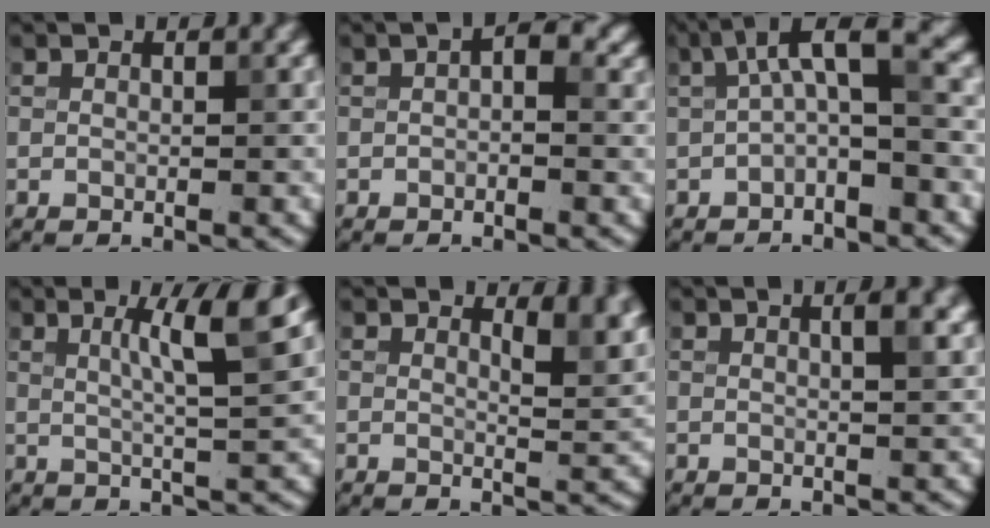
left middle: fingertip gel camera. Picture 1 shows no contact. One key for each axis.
{"total": 2.0, "fx": 0.2, "fy": 1.1, "fz": 1.7, "tx": -0.019, "ty": 0.006, "tz": -0.001}
{"total": 5.0, "fx": 0.3, "fy": 1.5, "fz": 4.8, "tx": -0.076, "ty": 0.021, "tz": -0.007}
{"total": 5.5, "fx": 2.0, "fy": 0.9, "fz": 5.1, "tx": -0.069, "ty": 0.002, "tz": 0.030}
{"total": 4.0, "fx": 2.4, "fy": 1.5, "fz": 2.9, "tx": -0.027, "ty": -0.005, "tz": 0.033}
{"total": 2.3, "fx": 0.8, "fy": 0.6, "fz": 2.0, "tx": -0.018, "ty": 0.006, "tz": 0.008}